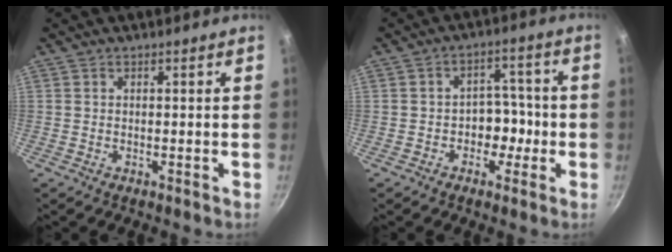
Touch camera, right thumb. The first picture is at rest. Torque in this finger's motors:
{"motor_torque": [-0.04, -0.19, 0.27, -0.30, 0.11]}